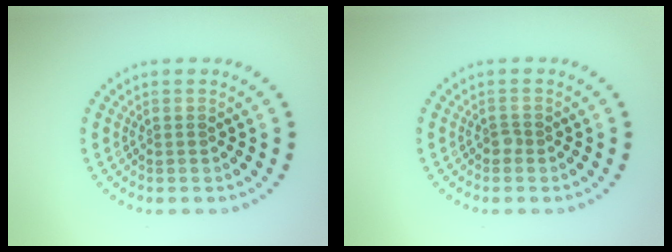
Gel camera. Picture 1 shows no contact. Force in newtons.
{"total": 0.8, "press": 0.5, "slide": 0.6}